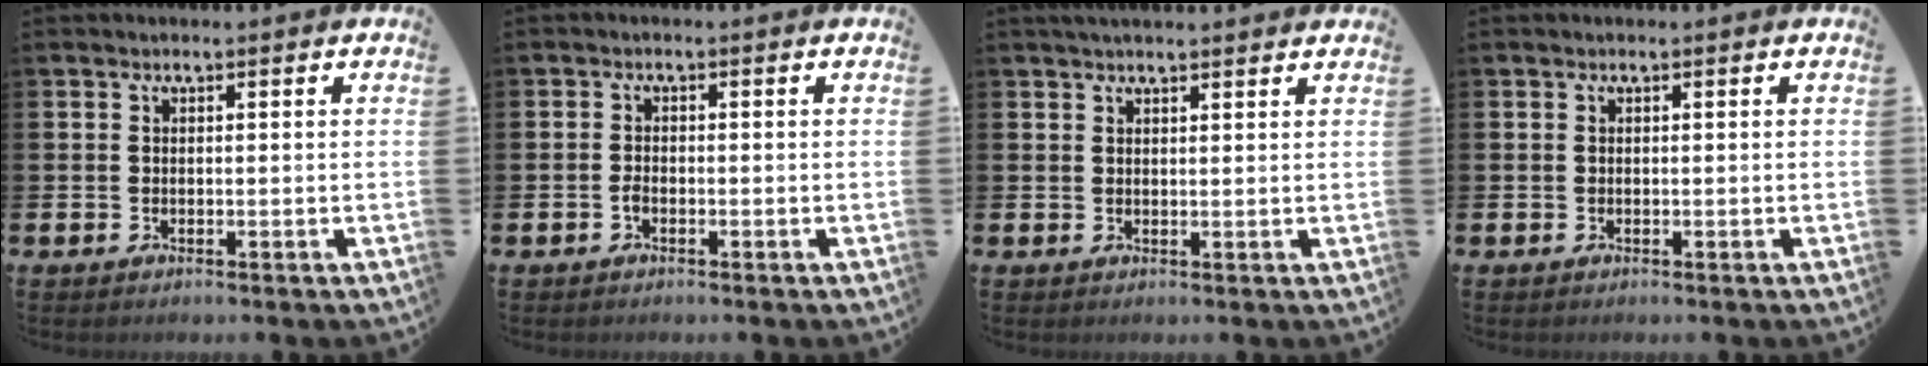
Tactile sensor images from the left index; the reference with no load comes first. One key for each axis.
{"total": 1.2, "fx": -0.6, "fy": 0.6, "fz": 0.8, "tx": -0.011, "ty": -0.001, "tz": -0.014}
{"total": 2.1, "fx": 2.0, "fy": 0.2, "fz": 0.6, "tx": -0.004, "ty": -0.005, "tz": 0.034}
{"total": 0.0}